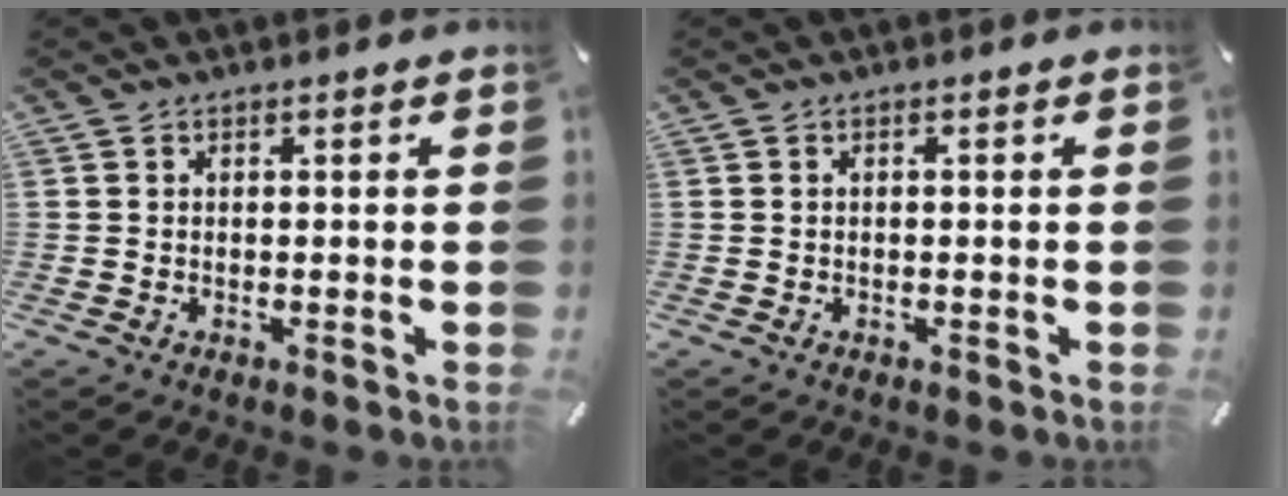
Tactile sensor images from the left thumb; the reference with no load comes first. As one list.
[{"total": 0.7, "force": [-0.2, 0.2, 0.6], "torque": [-0.012, -0.001, -0.003]}]